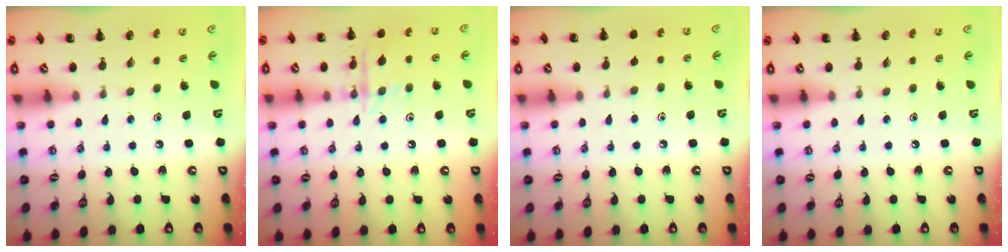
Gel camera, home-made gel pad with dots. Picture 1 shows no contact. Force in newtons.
{"total": 12.1, "press": 12.0, "slide": 0.6}
{"total": 3.9, "press": 3.7, "slide": 1.3}
{"total": 0.0}